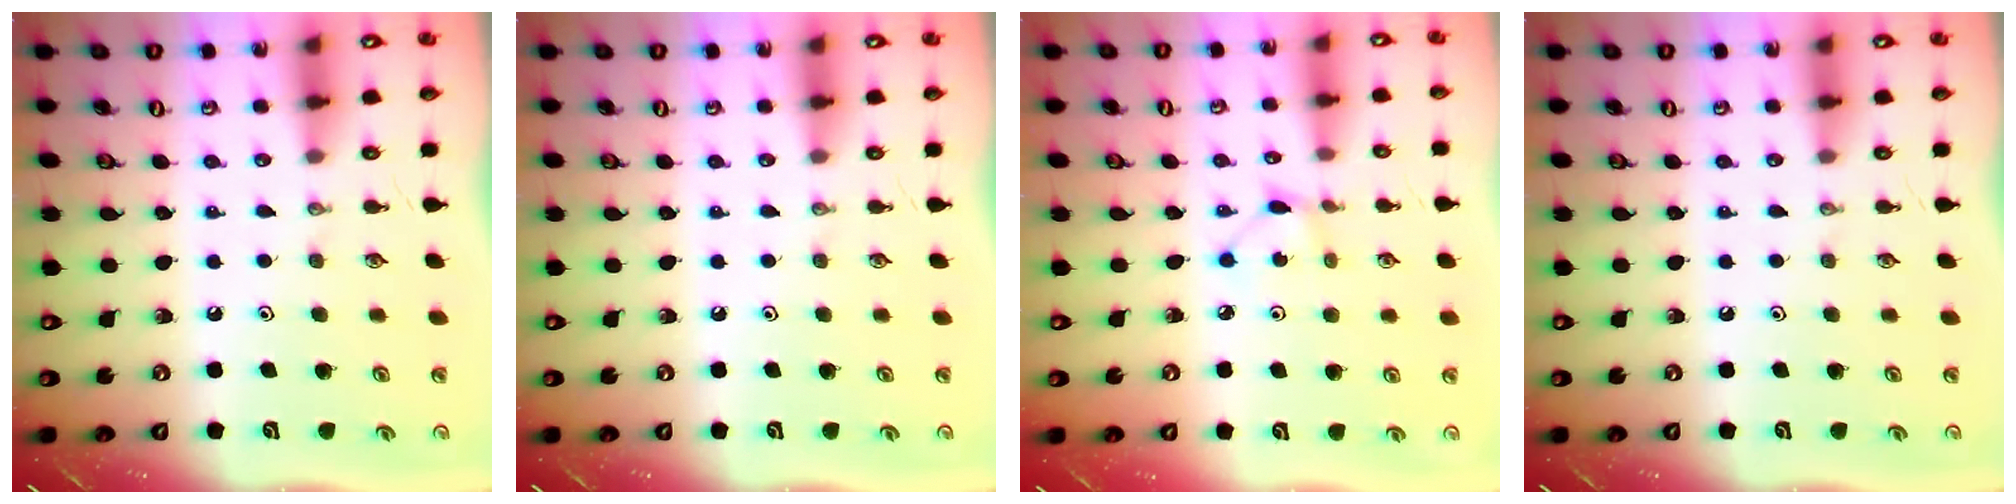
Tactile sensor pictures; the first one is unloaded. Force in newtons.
{"total": 0.0}
{"total": 2.5, "press": 2.4, "slide": 0.3}
{"total": 0.0}